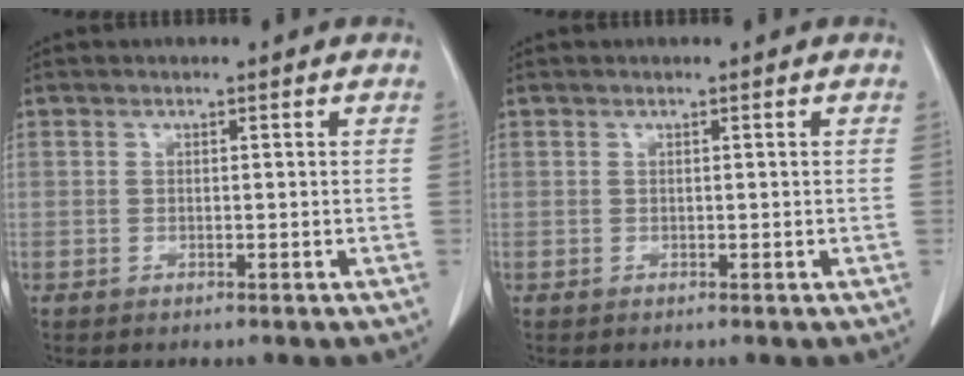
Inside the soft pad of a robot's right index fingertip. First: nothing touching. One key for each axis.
{"total": 0.0}